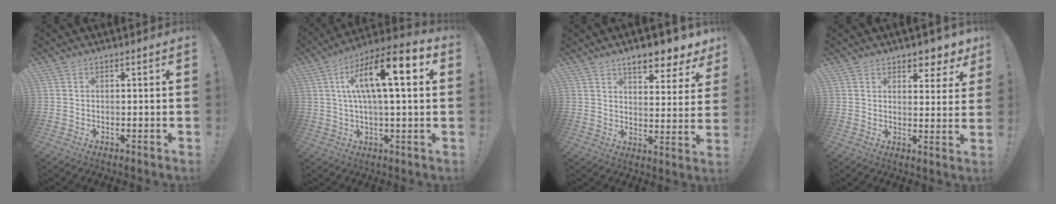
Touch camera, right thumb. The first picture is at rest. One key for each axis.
{"total": 16.5, "fx": 4.5, "fy": 4.6, "fz": 15.3, "tx": -0.265, "ty": -0.008, "tz": 0.062}
{"total": 9.2, "fx": 7.1, "fy": 2.6, "fz": 5.2, "tx": -0.073, "ty": -0.052, "tz": 0.123}
{"total": 5.9, "fx": 4.8, "fy": 2.9, "fz": 1.7, "tx": -0.004, "ty": -0.048, "tz": 0.086}